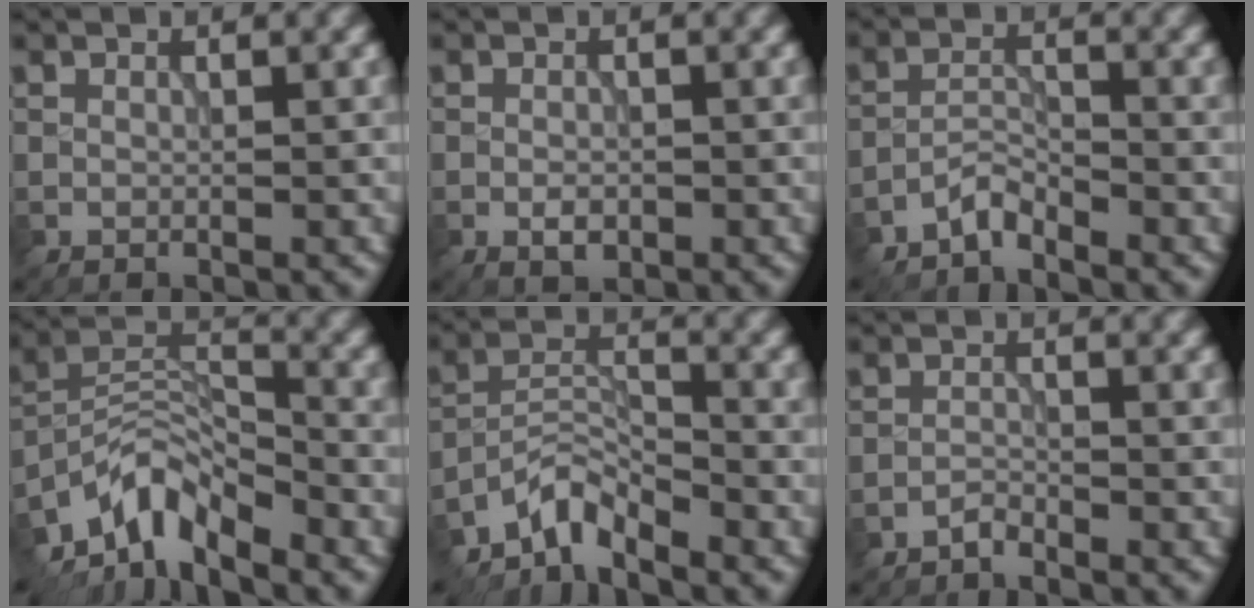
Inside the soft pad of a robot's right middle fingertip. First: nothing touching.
{"total": 1.6, "force": [-0.7, 0.9, 1.2], "torque": [-0.020, 0.000, -0.013]}
{"total": 2.2, "force": [-2.0, 0.4, 0.7], "torque": [-0.014, 0.008, -0.045]}
{"total": 7.0, "force": [-5.5, 2.5, 3.5], "torque": [-0.052, -0.001, -0.119]}
{"total": 3.5, "force": [-3.1, 0.9, 1.3], "torque": [-0.022, 0.008, -0.072]}
{"total": 1.0, "force": [-1.0, 0.1, 0.2], "torque": [-0.001, 0.004, -0.023]}